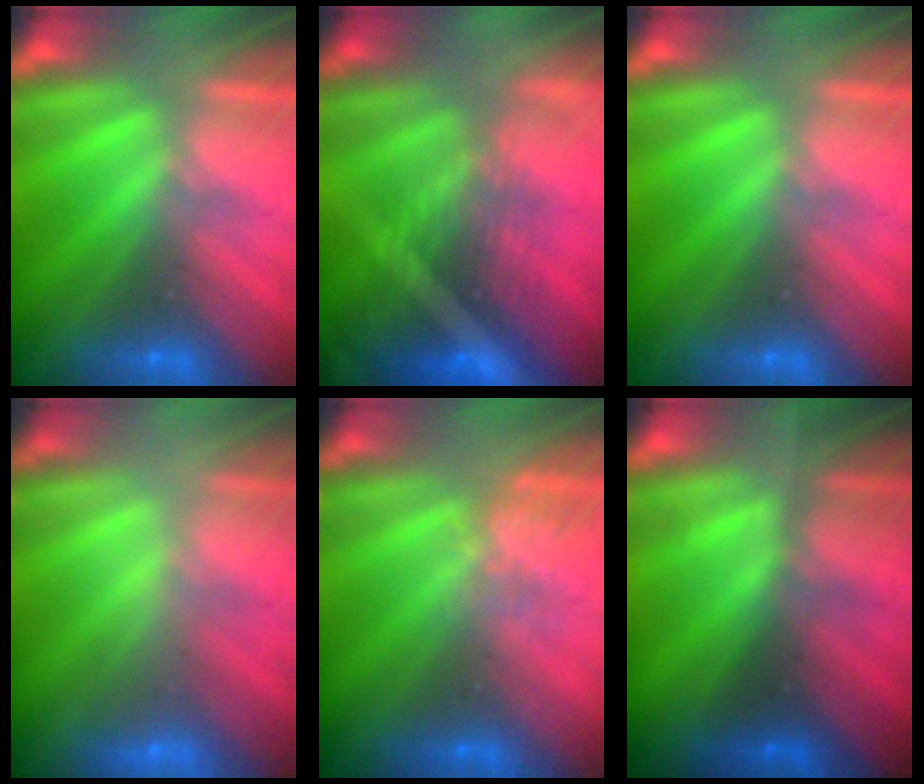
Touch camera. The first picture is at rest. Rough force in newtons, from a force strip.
{"total": 8.2}
{"total": 0.0}
{"total": 2.2}
{"total": 2.5}
{"total": 1.3}